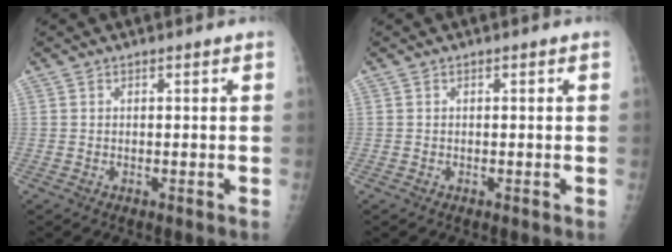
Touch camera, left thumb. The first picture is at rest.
{"total": 0.0}